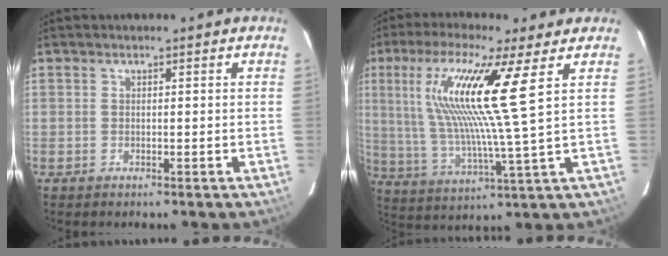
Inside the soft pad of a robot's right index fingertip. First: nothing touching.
{"total": 15.9, "force": [5.7, 0.0, 14.8], "torque": [-0.271, -0.001, 0.110]}